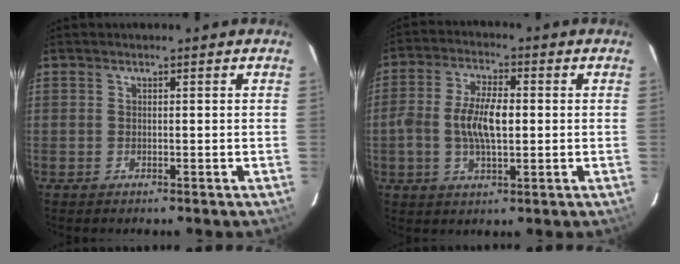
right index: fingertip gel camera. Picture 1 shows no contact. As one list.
[{"total": 8.6, "force": [-0.5, 3.6, 7.8], "torque": [-0.153, 0.008, -0.010]}]